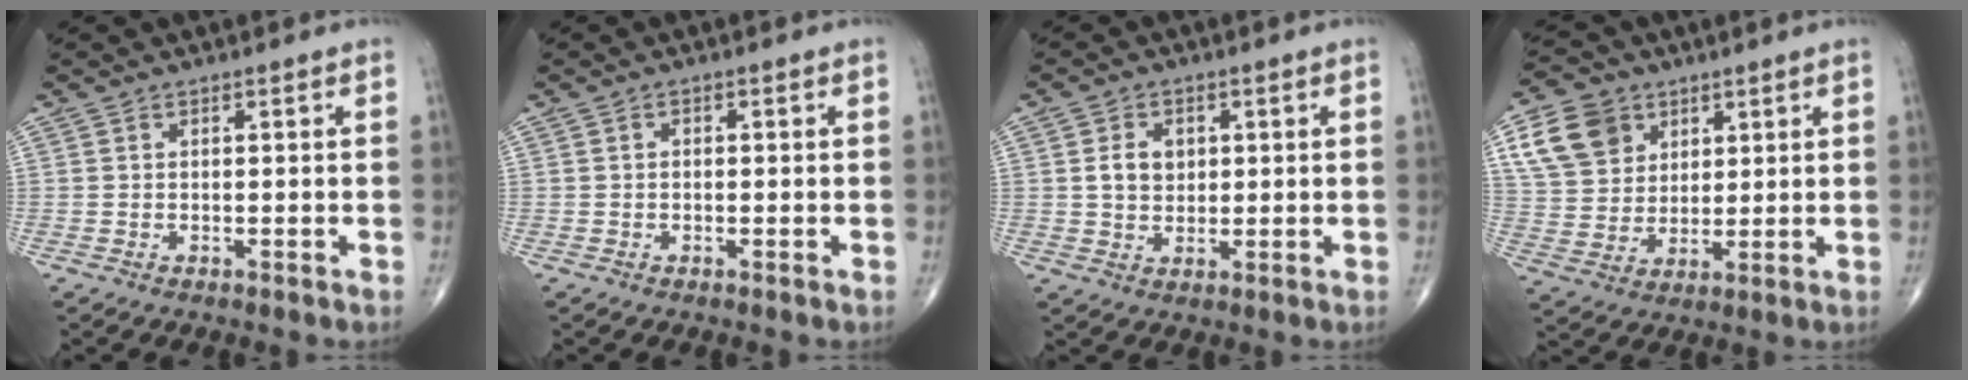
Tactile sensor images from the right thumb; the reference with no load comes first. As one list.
[{"total": 0.6, "force": [-0.1, 0.5, 0.4], "torque": [-0.005, 0.003, -0.004]}, {"total": 4.9, "force": [1.0, 3.8, 2.9], "torque": [-0.033, -0.004, 0.017]}, {"total": 12.0, "force": [5.2, 9.4, 5.4], "torque": [-0.083, -0.007, 0.103]}]